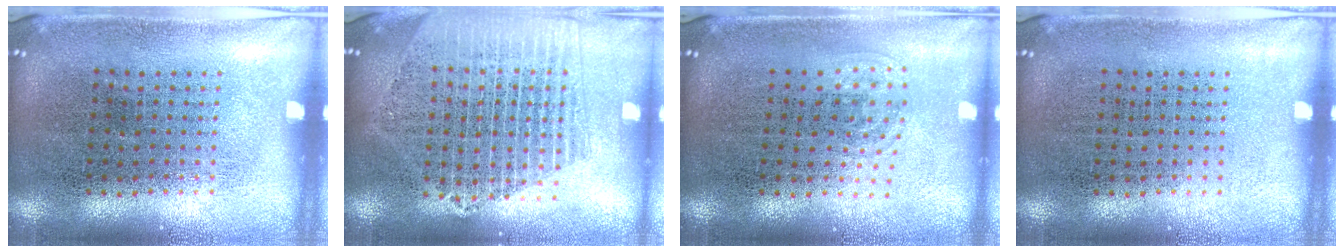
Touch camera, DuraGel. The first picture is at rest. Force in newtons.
{"total": 2.1, "press": 1.9, "slide": 0.9}
{"total": 1.1, "press": 0.7, "slide": 0.8}
{"total": 0.0}